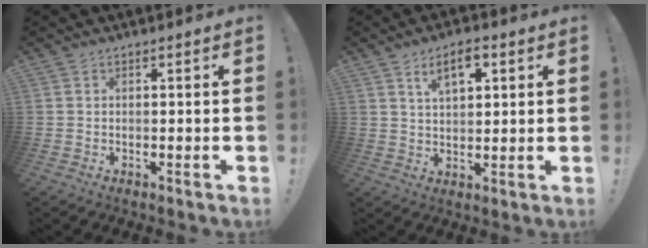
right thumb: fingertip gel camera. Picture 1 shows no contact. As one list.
[{"total": 7.3, "force": [3.7, 3.5, 5.2], "torque": [-0.076, -0.008, 0.063]}]